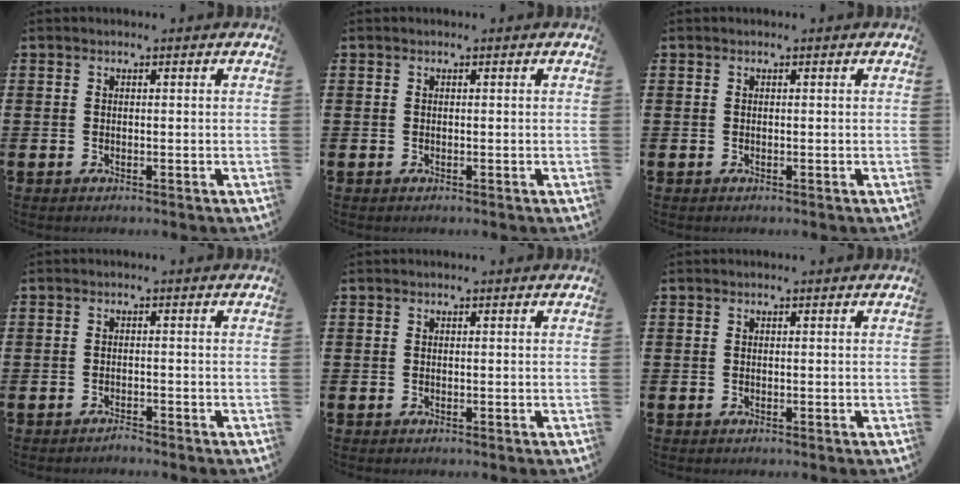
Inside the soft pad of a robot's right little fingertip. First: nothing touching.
{"total": 0.0}
{"total": 0.0}
{"total": 0.9, "force": [-0.9, 0.0, 0.0], "torque": [-0.005, 0.000, -0.019]}
{"total": 0.0}
{"total": 0.0}